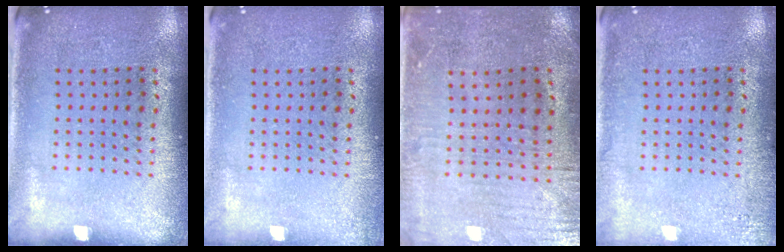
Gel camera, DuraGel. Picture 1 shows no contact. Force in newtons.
{"total": 0.7, "press": 0.7, "slide": 0.0}
{"total": 0.9, "press": 0.7, "slide": 0.6}
{"total": 1.8, "press": 1.8, "slide": 0.3}